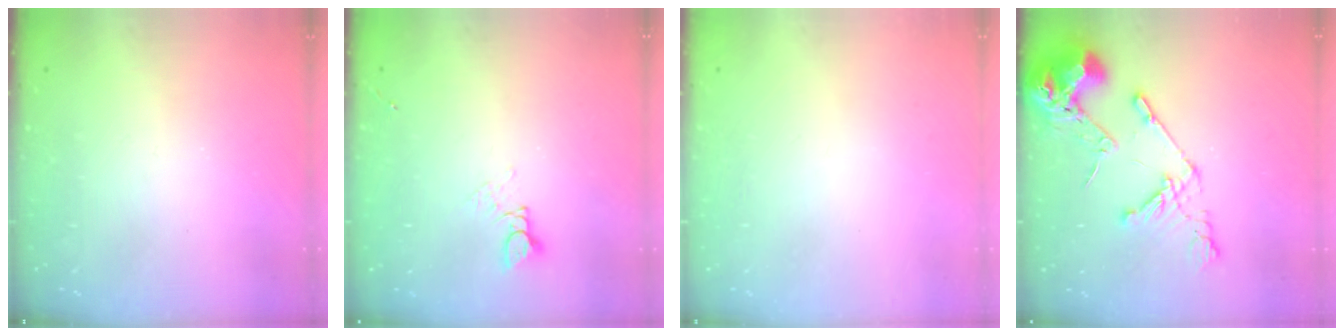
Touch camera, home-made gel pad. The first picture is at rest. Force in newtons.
{"total": 2.9, "press": 2.9, "slide": 0.2}
{"total": 0.0}
{"total": 15.0, "press": 14.9, "slide": 1.8}